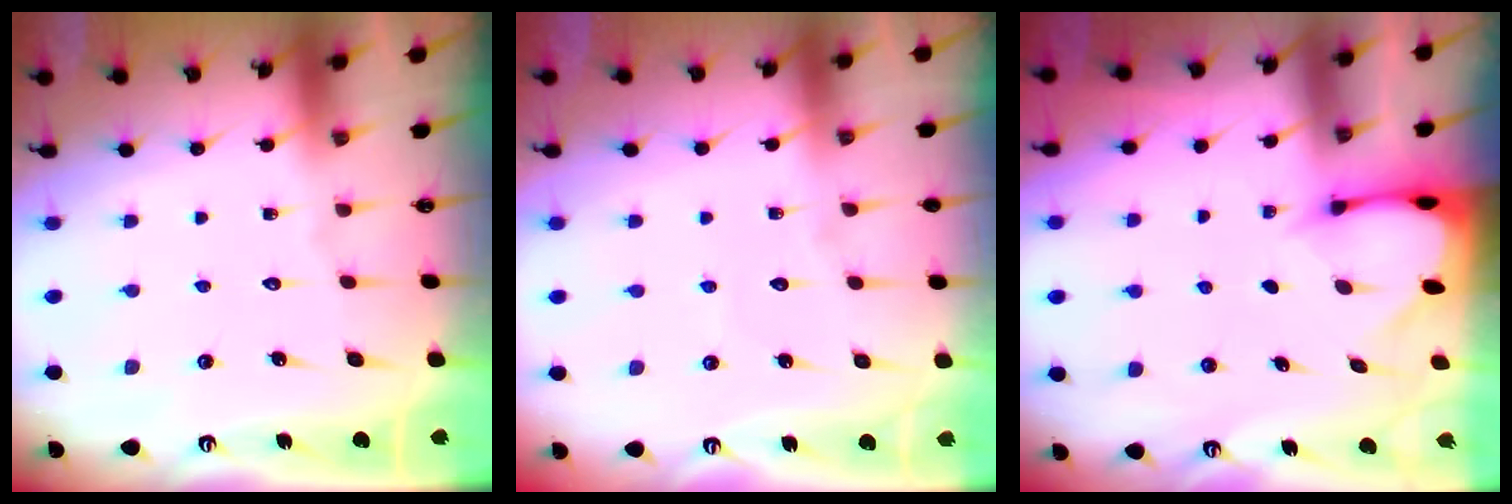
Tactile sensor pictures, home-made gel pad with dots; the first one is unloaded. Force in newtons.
{"total": 2.9, "press": 2.9, "slide": 0.3}
{"total": 2.3, "press": 2.3, "slide": 0.1}